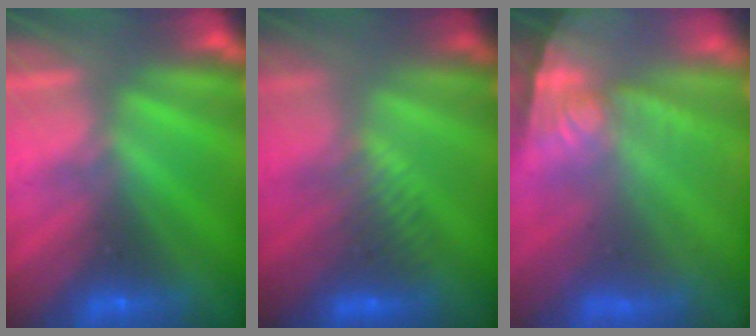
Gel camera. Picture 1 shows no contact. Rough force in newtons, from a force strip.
{"total": 3.4}
{"total": 10.6}